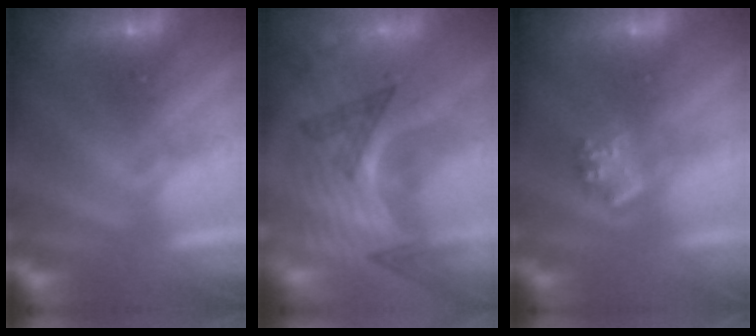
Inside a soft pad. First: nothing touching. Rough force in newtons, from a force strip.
{"total": 3.2}
{"total": 2.3}